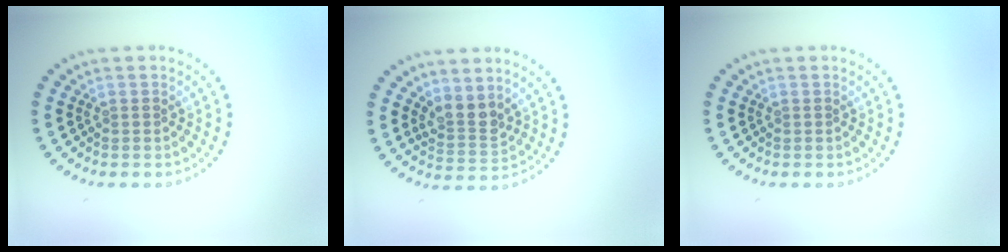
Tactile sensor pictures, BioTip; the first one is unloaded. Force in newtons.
{"total": 2.5, "press": 1.9, "slide": 1.6}
{"total": 0.0}